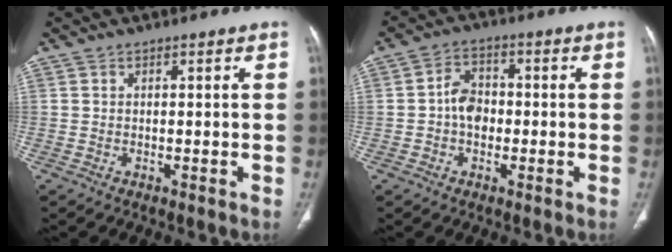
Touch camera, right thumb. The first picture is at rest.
{"total": 5.5, "force": [-0.7, 4.2, 3.5], "torque": [-0.044, 0.017, -0.021]}